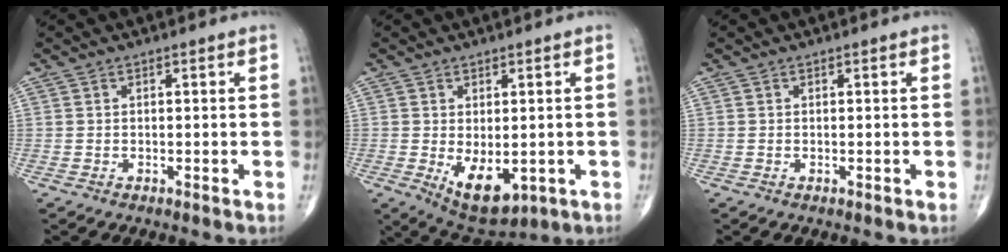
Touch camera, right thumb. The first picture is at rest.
{"total": 8.9, "force": [-1.8, 4.8, 7.3], "torque": [-0.100, -0.011, -0.007]}
{"total": 0.0}